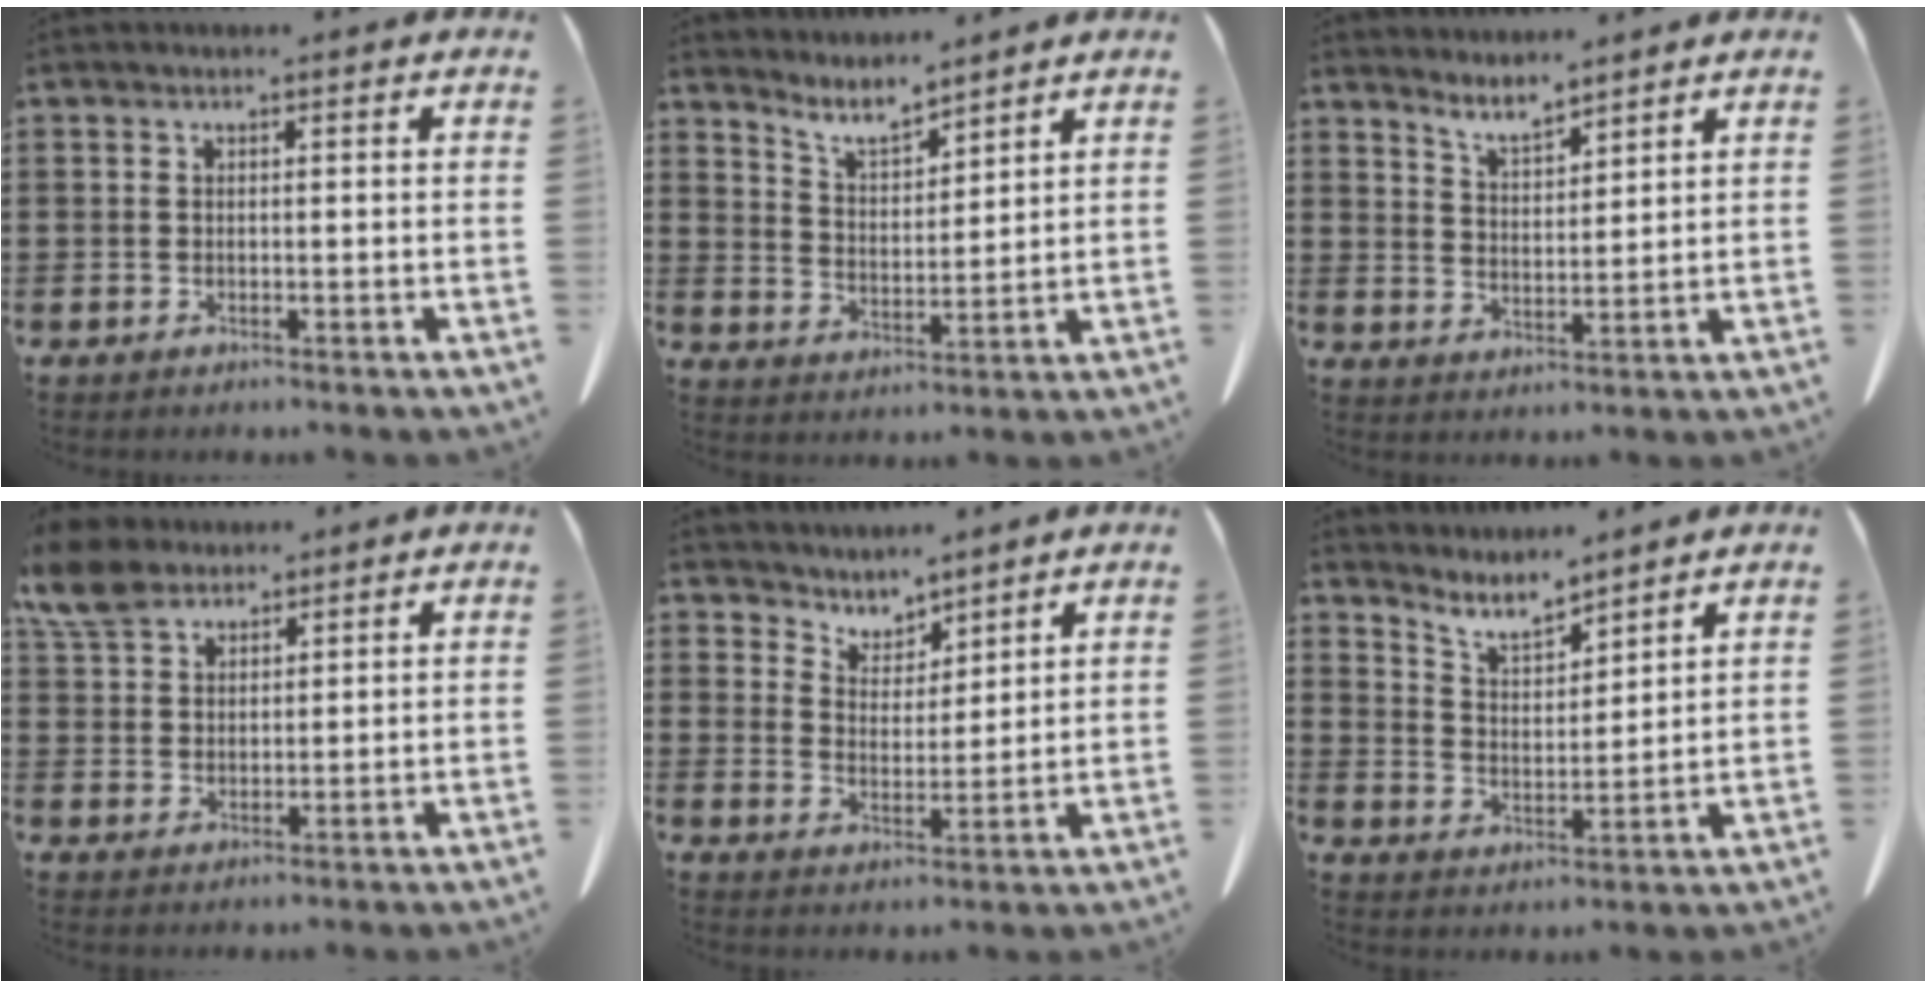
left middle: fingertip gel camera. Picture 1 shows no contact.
{"total": 5.0, "force": [4.8, 0.4, 1.2], "torque": [-0.041, -0.024, 0.086]}
{"total": 3.9, "force": [3.9, 0.0, 0.4], "torque": [-0.021, -0.019, 0.070]}
{"total": 6.9, "force": [5.3, 3.2, 3.1], "torque": [-0.088, 0.002, 0.100]}
{"total": 3.6, "force": [3.4, 0.9, -0.8], "torque": [-0.004, -0.021, 0.060]}
{"total": 5.6, "force": [5.3, 0.9, 1.7], "torque": [-0.052, -0.026, 0.095]}